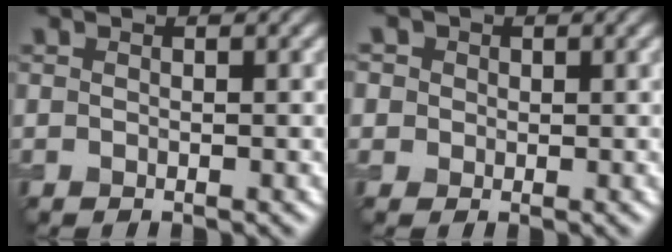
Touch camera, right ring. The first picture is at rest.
{"total": 4.2, "force": [1.8, 3.4, 1.6], "torque": [-0.035, 0.018, 0.014]}